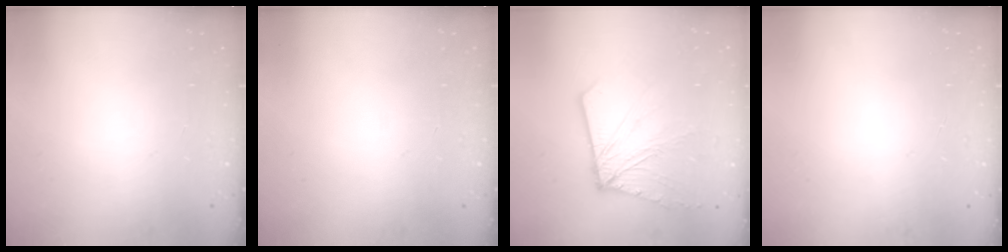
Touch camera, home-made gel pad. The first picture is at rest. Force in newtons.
{"total": 0.0}
{"total": 10.6, "press": 10.5, "slide": 1.4}
{"total": 0.0}